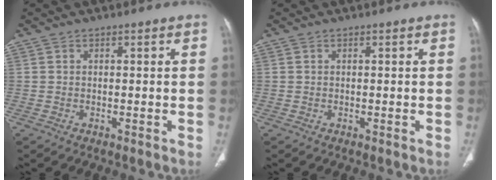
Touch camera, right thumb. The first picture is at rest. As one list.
[{"total": 0.0}]